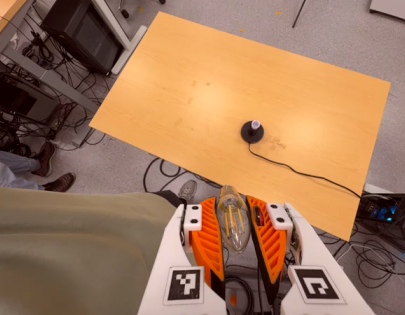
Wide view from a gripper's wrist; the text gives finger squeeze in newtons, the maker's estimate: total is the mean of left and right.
{"total": 19.3, "left": 21.4, "right": 17.3}